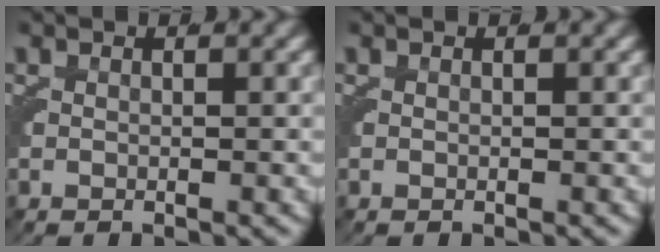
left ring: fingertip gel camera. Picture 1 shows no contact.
{"total": 0.0}